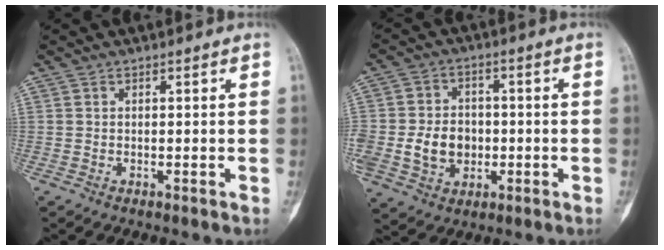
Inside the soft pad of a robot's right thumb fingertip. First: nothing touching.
{"total": 11.0, "force": [-1.4, 9.0, 6.2], "torque": [-0.095, 0.017, -0.014]}